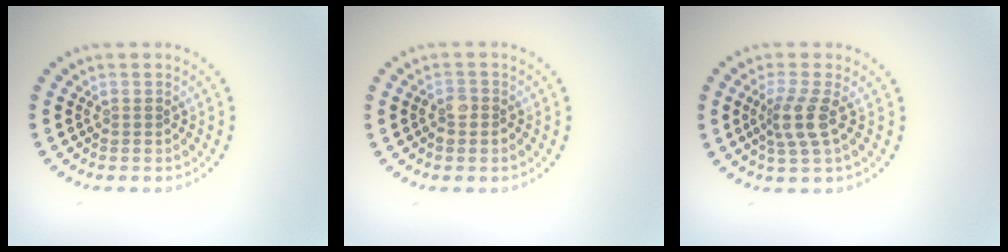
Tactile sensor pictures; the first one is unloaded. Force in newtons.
{"total": 1.4, "press": 1.3, "slide": 0.7}
{"total": 2.7, "press": 2.0, "slide": 1.8}